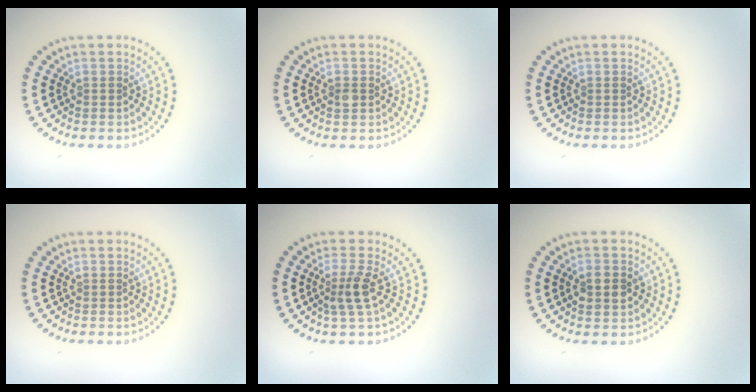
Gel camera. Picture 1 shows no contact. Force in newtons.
{"total": 0.9, "press": 0.9, "slide": 0.2}
{"total": 0.0}
{"total": 0.0}
{"total": 2.3, "press": 1.8, "slide": 1.5}
{"total": 2.8, "press": 2.8, "slide": 0.1}